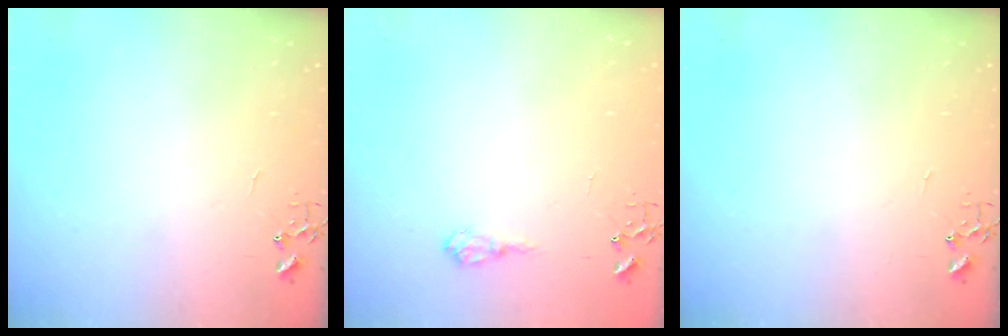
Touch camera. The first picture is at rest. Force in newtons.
{"total": 7.2, "press": 7.1, "slide": 0.9}
{"total": 0.0}